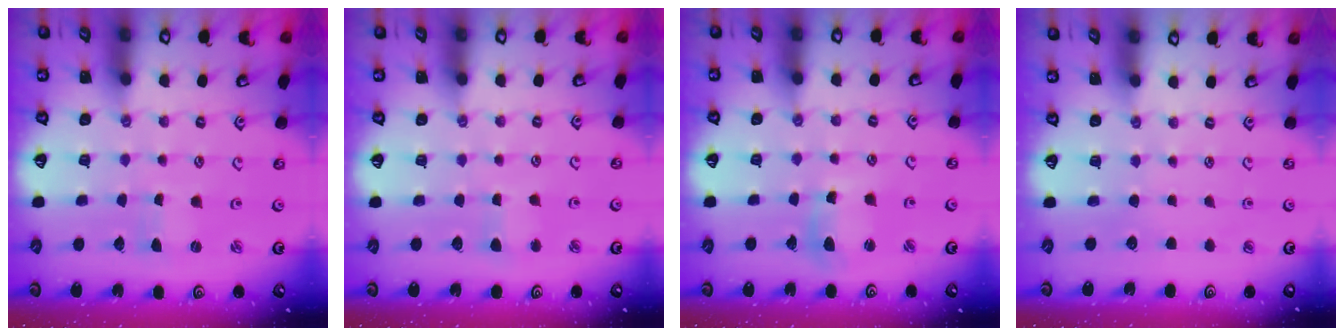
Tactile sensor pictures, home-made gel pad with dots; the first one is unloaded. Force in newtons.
{"total": 2.8, "press": 2.7, "slide": 0.4}
{"total": 7.2, "press": 7.2, "slide": 1.0}
{"total": 0.0}